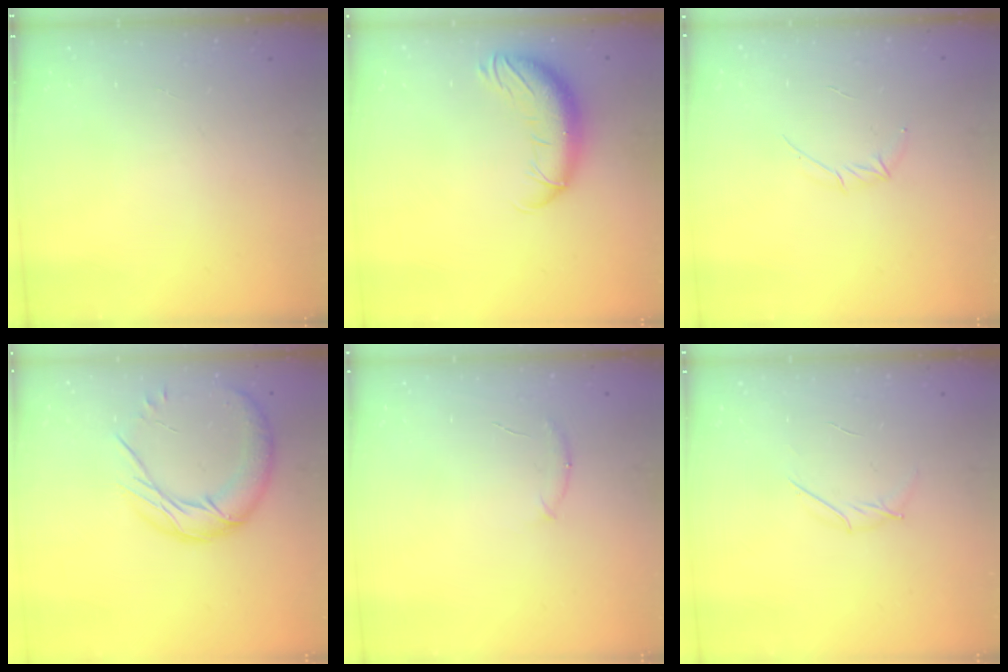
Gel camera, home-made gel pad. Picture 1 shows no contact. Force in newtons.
{"total": 12.5, "press": 12.0, "slide": 3.5}
{"total": 3.8, "press": 3.7, "slide": 1.0}
{"total": 15.4, "press": 15.3, "slide": 1.5}
{"total": 6.3, "press": 6.1, "slide": 1.8}
{"total": 3.9, "press": 3.7, "slide": 1.1}